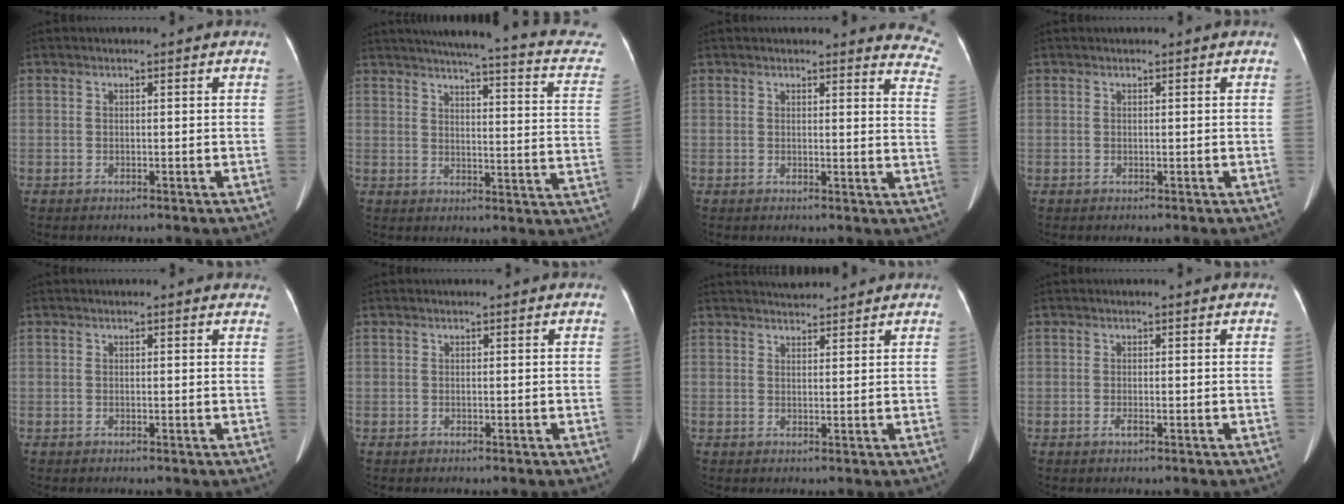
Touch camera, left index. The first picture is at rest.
{"total": 22.7, "force": [19.1, 2.8, 11.9], "torque": [-0.156, -0.027, 0.206]}
{"total": 10.1, "force": [9.9, 1.6, 1.5], "torque": [0.027, -0.072, 0.059]}
{"total": 0.0}
{"total": 2.4, "force": [2.1, 0.7, 0.8], "torque": [-0.003, -0.001, 0.005]}
{"total": 0.0}
{"total": 5.1, "force": [4.9, 0.7, 1.1], "torque": [-0.017, 0.028, 0.069]}
{"total": 0.7, "force": [-0.2, 0.1, 0.7], "torque": [-0.012, 0.000, -0.004]}